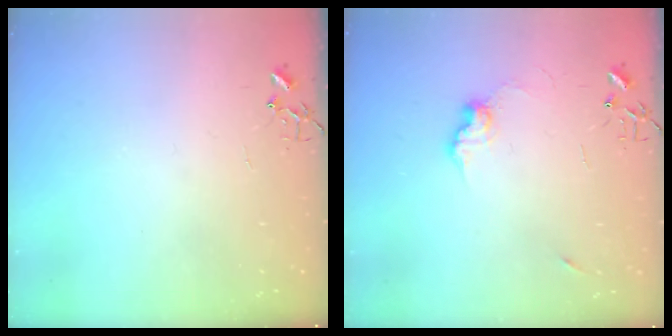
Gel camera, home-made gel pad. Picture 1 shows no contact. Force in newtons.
{"total": 8.5, "press": 8.5, "slide": 0.6}